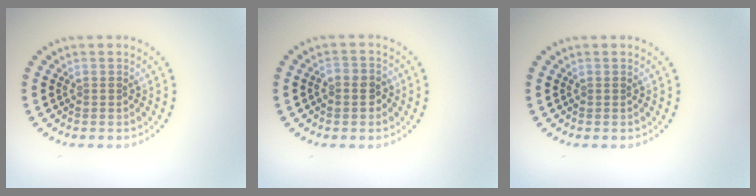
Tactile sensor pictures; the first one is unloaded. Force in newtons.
{"total": 2.0, "press": 1.9, "slide": 0.5}
{"total": 0.0}